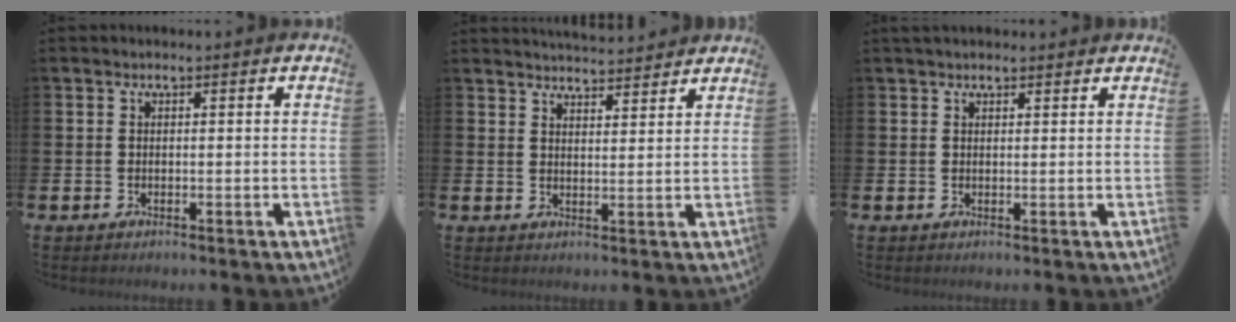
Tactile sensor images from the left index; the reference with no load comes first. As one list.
[{"total": 4.2, "force": [4.2, 0.3, 0.0], "torque": [-0.004, -0.024, 0.076]}, {"total": 1.3, "force": [1.2, 0.4, 0.3], "torque": [0.004, 0.001, 0.018]}]